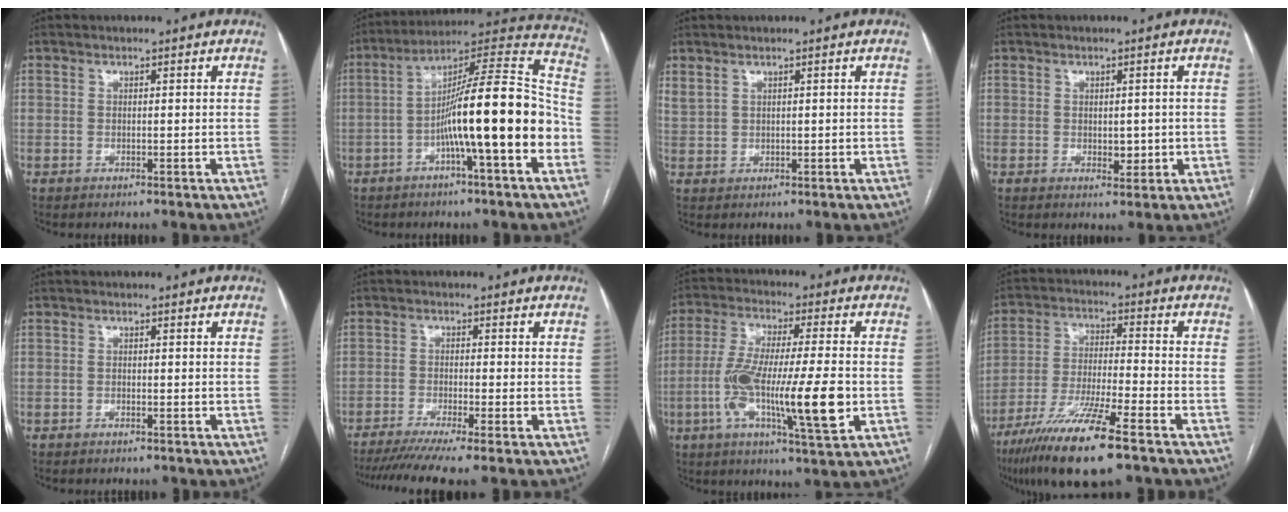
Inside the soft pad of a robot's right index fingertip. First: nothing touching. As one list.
[{"total": 18.1, "force": [-4.9, 0.8, 17.4], "torque": [-0.274, 0.025, -0.081]}, {"total": 1.7, "force": [1.3, 0.8, 0.8], "torque": [-0.026, 0.011, 0.037]}, {"total": 2.6, "force": [-0.3, 1.6, 2.0], "torque": [-0.025, 0.000, 0.003]}, {"total": 0.7, "force": [-0.7, 0.2, 0.2], "torque": [-0.006, -0.001, -0.009]}, {"total": 8.9, "force": [-7.0, -0.9, 5.4], "torque": [-0.077, -0.018, -0.111]}, {"total": 16.1, "force": [-3.5, 1.6, 15.6], "torque": [-0.283, -0.010, -0.061]}, {"total": 14.7, "force": [-9.4, 0.9, 11.3], "torque": [-0.228, -0.041, -0.172]}]